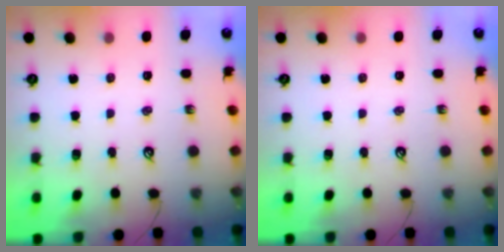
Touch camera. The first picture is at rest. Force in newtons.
{"total": 0.0}